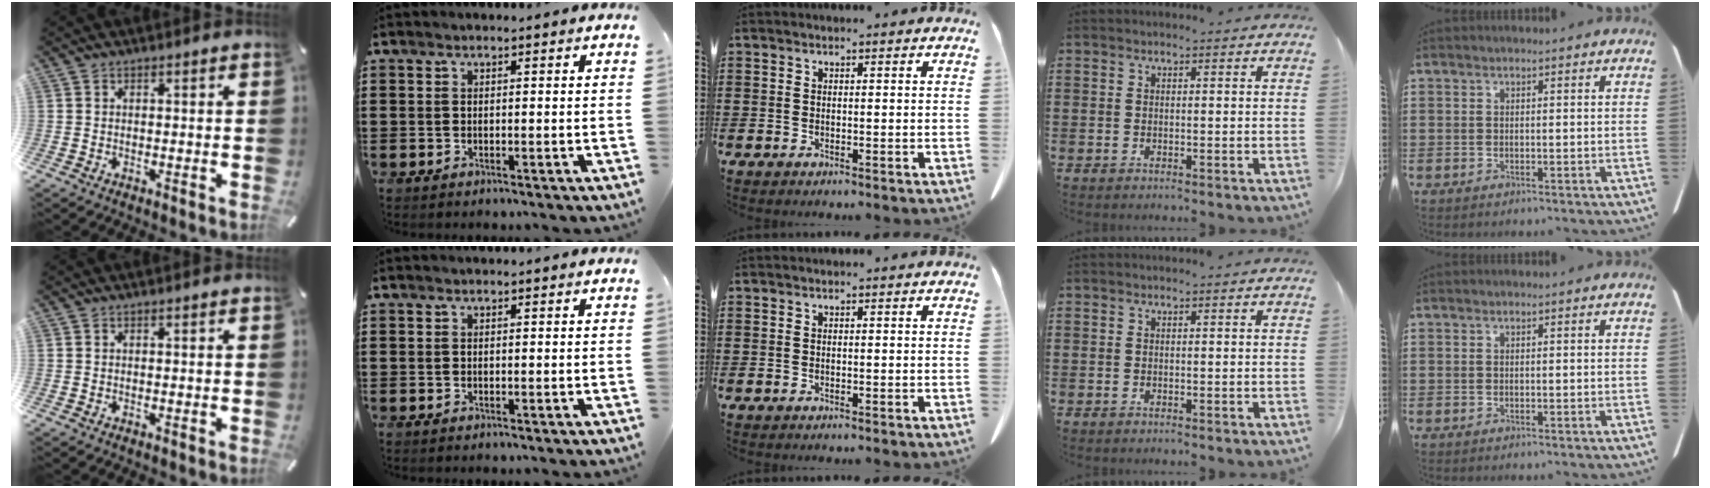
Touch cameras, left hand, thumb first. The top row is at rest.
{}